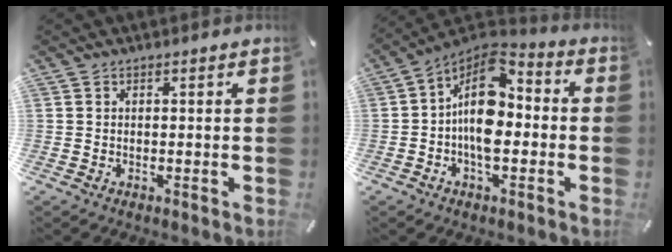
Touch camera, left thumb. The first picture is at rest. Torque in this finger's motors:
{"motor_torque": [1.74, 3.27, 0.40, 0.03, 0.23]}